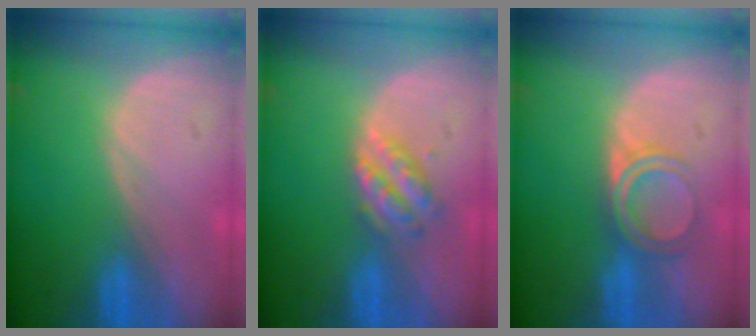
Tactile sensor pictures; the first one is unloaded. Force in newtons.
{"total": 4.9, "press": 4.3, "slide": 2.3}
{"total": 4.7, "press": 4.2, "slide": 2.2}